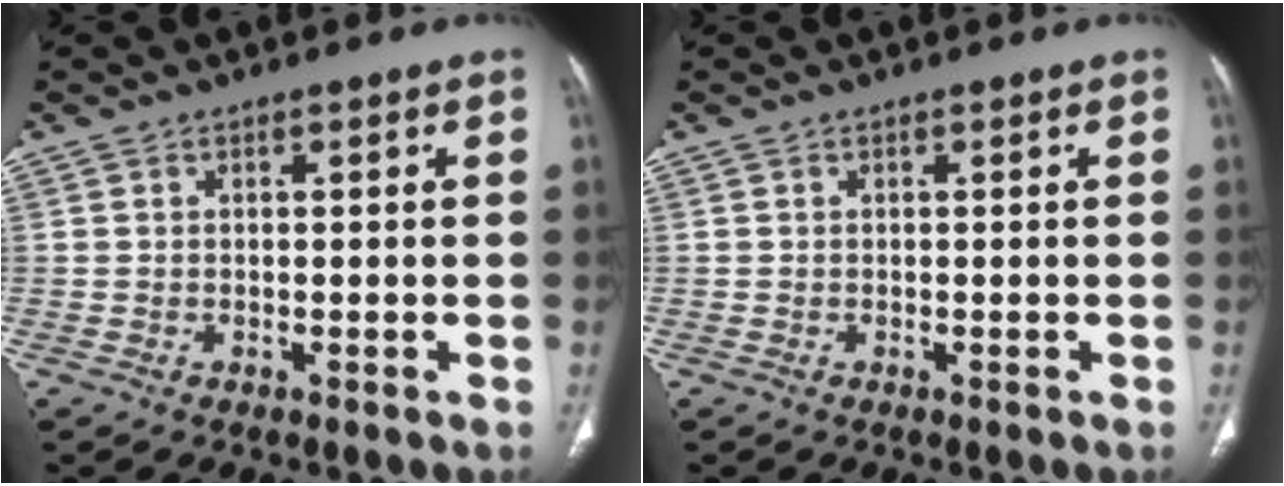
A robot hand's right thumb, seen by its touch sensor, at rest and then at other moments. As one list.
[{"total": 0.0}]